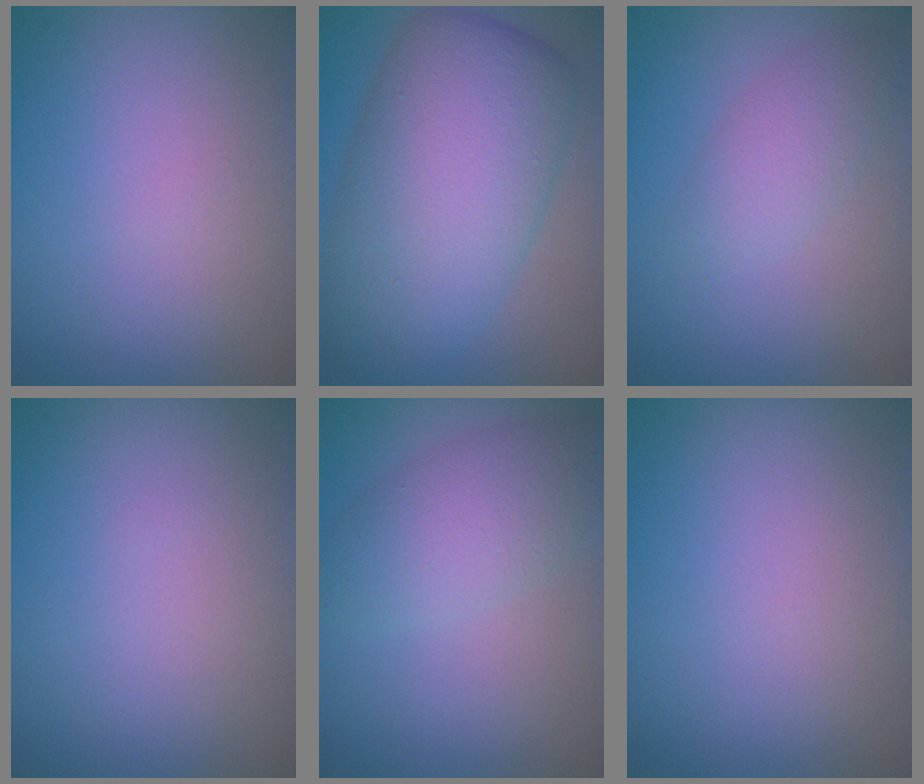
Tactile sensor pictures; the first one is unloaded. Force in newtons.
{"total": 10.8, "press": 10.8, "slide": 0.4}
{"total": 2.5, "press": 2.5, "slide": 0.0}
{"total": 0.0}
{"total": 4.1, "press": 4.1, "slide": 0.1}
{"total": 0.0}